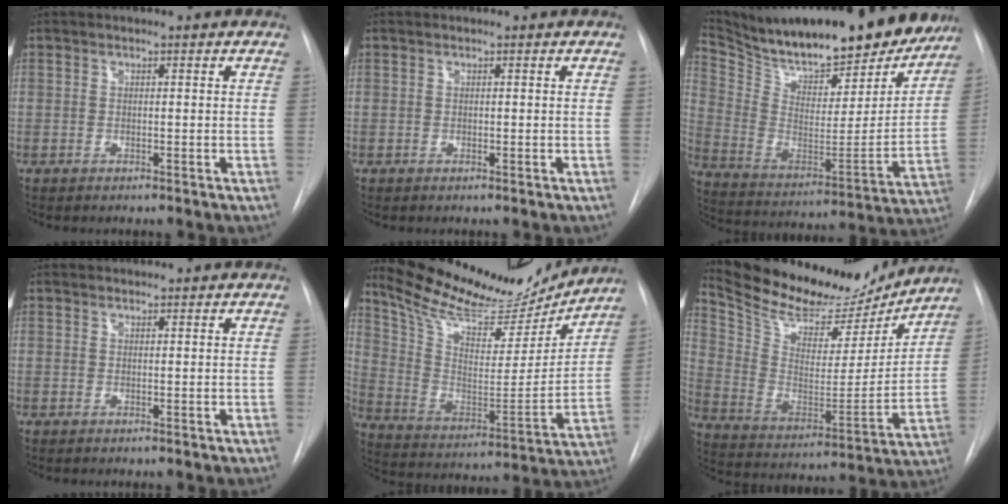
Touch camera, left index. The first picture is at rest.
{"total": 0.0}
{"total": 28.6, "force": [24.6, 6.9, 12.8], "torque": [-0.227, -0.039, 0.358]}
{"total": 0.6, "force": [0.6, 0.1, -0.1], "torque": [-0.003, 0.006, 0.011]}
{"total": 21.2, "force": [19.5, 5.0, 6.6], "torque": [-0.120, -0.027, 0.307]}
{"total": 20.8, "force": [19.2, 5.6, 5.6], "torque": [-0.103, -0.024, 0.304]}